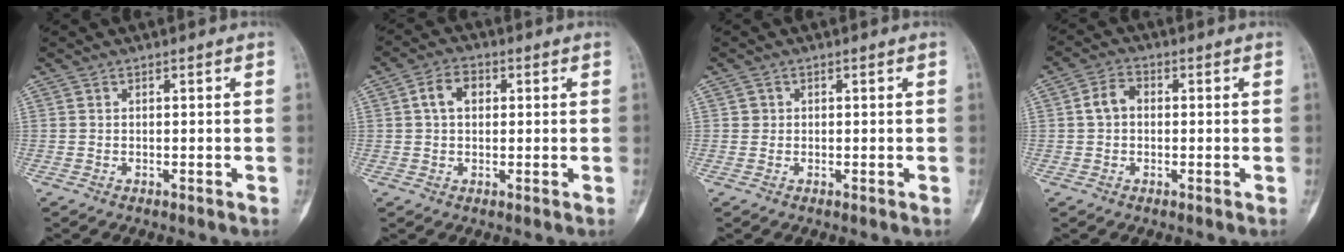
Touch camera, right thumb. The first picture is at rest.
{"total": 5.0, "force": [1.0, 3.5, 3.4], "torque": [-0.054, 0.012, 0.013]}
{"total": 0.9, "force": [0.1, 0.9, 0.0], "torque": [0.006, 0.004, 0.001]}
{"total": 4.0, "force": [0.1, 3.1, 2.6], "torque": [-0.045, 0.015, -0.006]}